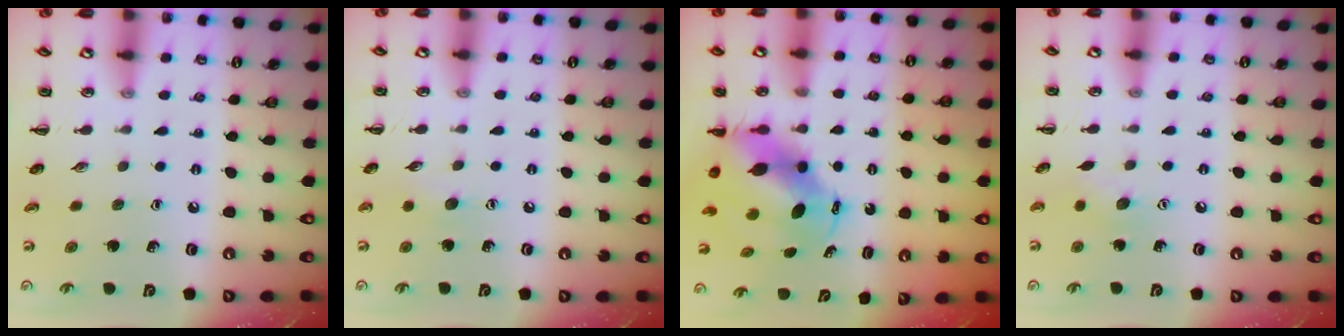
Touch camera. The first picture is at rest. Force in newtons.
{"total": 5.1, "press": 4.9, "slide": 1.2}
{"total": 9.2, "press": 9.0, "slide": 2.0}
{"total": 4.8, "press": 4.6, "slide": 1.1}